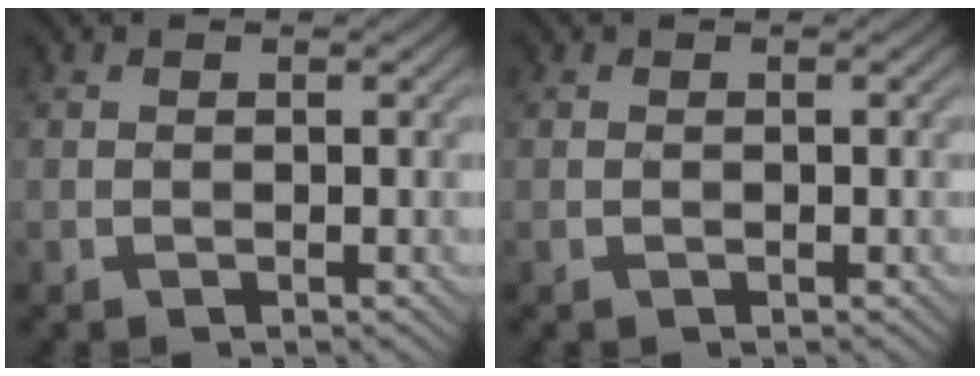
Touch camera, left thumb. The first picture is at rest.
{"total": 0.0}